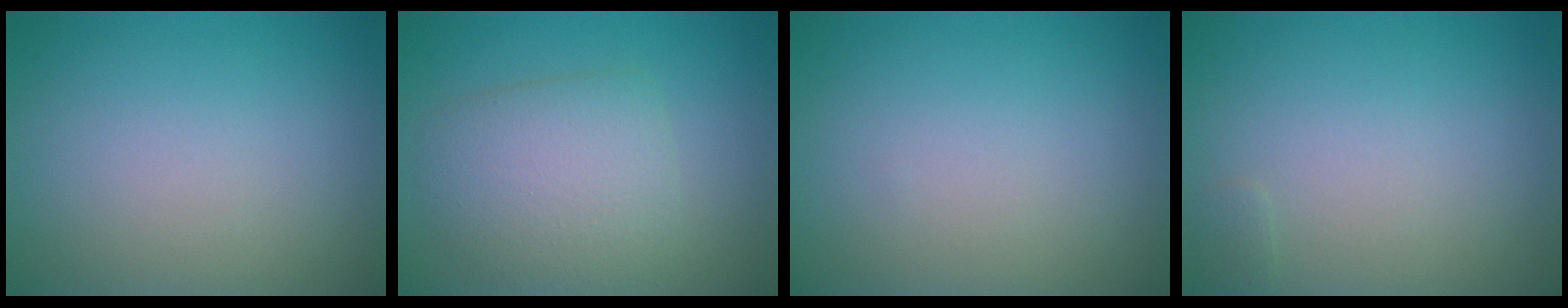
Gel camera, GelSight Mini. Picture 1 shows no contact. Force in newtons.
{"total": 4.8, "press": 4.7, "slide": 0.3}
{"total": 0.0}
{"total": 0.5, "press": 0.5, "slide": 0.0}